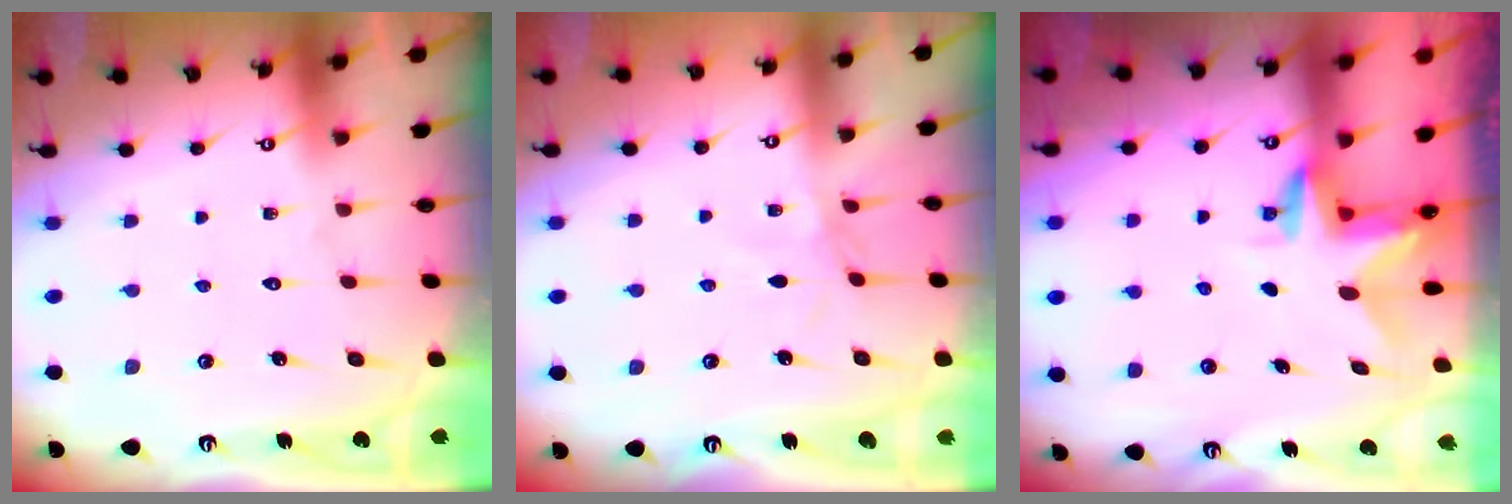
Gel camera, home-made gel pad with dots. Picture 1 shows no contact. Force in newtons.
{"total": 1.5, "press": 1.5, "slide": 0.4}
{"total": 3.1, "press": 3.1, "slide": 0.3}